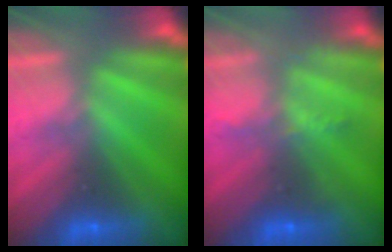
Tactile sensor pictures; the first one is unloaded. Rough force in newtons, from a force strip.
{"total": 2.3}